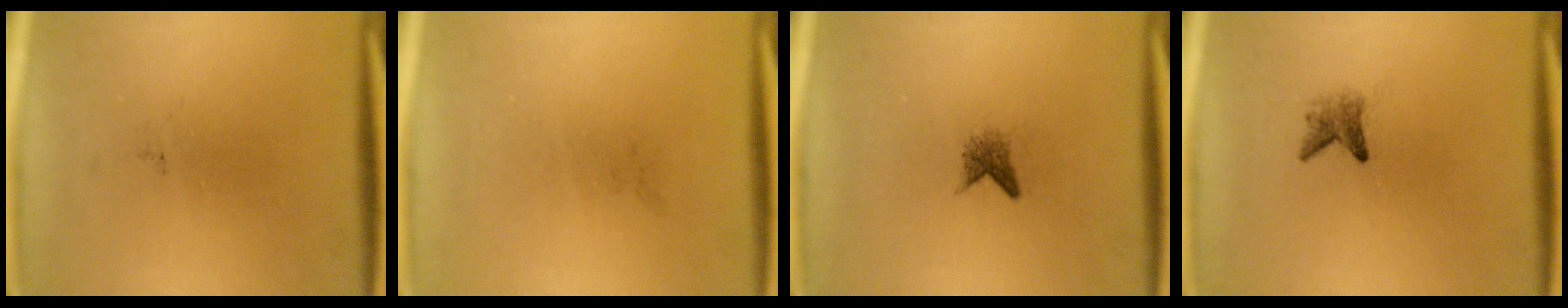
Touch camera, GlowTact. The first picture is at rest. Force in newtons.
{"total": 0.0}
{"total": 1.6}
{"total": 2.0}